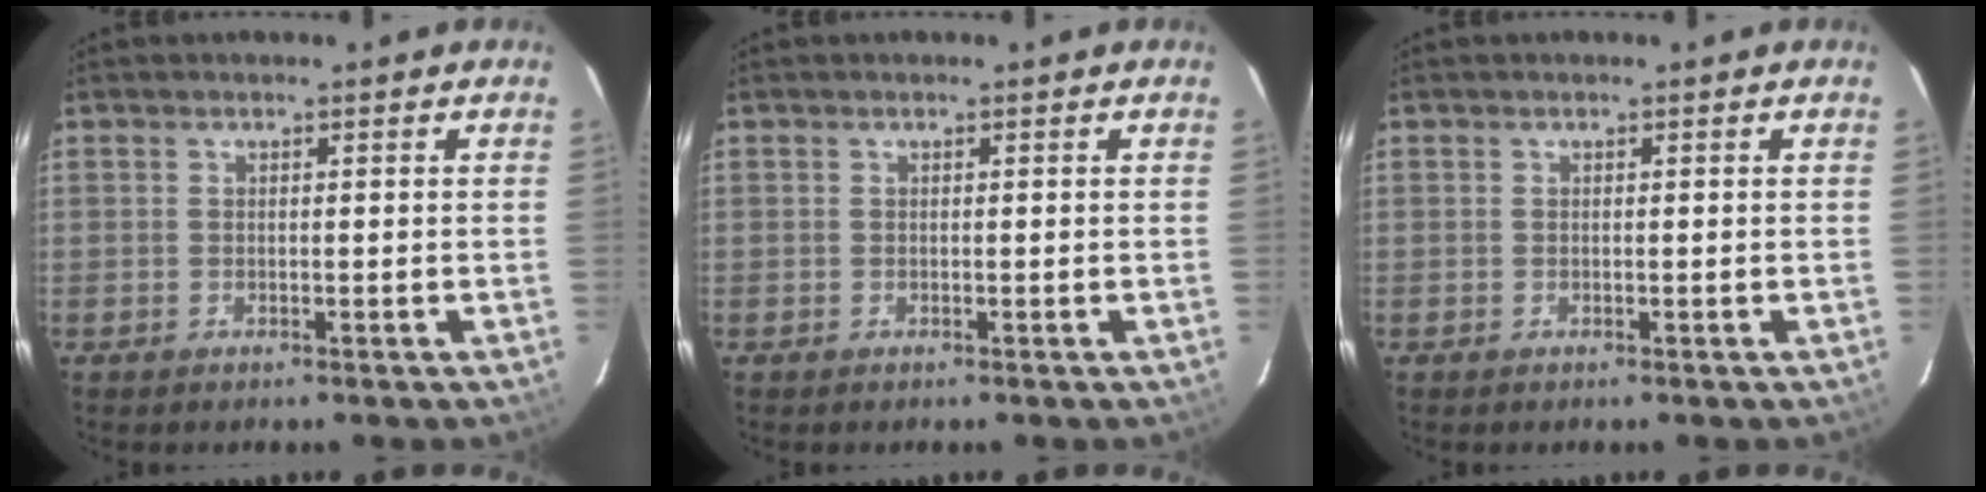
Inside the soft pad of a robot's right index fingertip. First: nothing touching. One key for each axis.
{"total": 0.0}
{"total": 0.0}